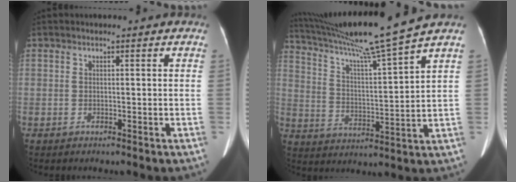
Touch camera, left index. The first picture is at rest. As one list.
[{"total": 15.8, "force": [13.3, -3.2, 7.9], "torque": [-0.140, -0.021, 0.224]}]